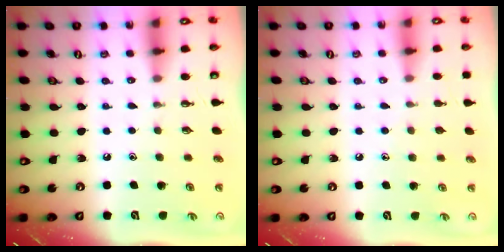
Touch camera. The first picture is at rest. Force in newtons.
{"total": 4.6, "press": 4.6, "slide": 0.5}